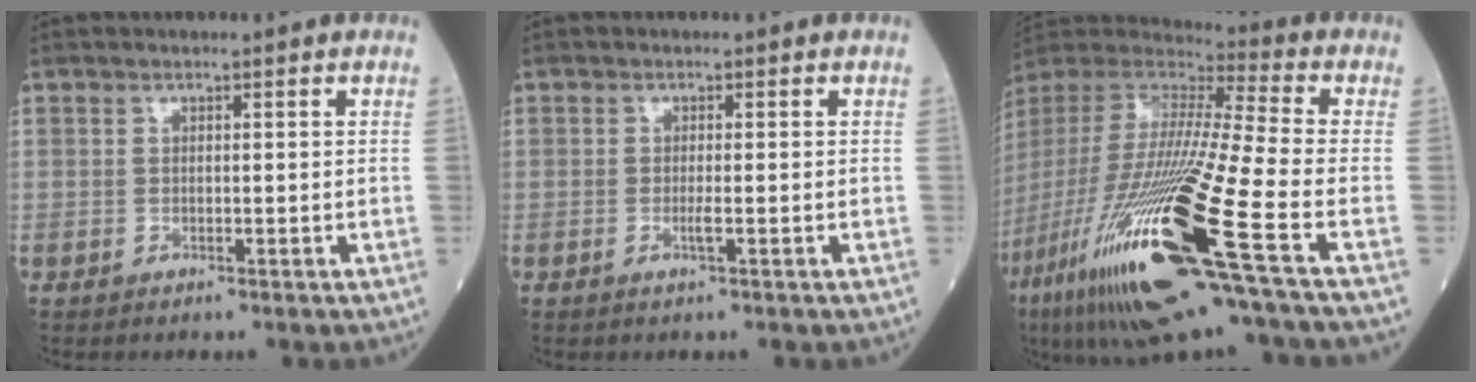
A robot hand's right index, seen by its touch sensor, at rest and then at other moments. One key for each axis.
{"total": 1.1, "fx": -0.4, "fy": -0.2, "fz": 1.0, "tx": -0.023, "ty": -0.002, "tz": -0.007}
{"total": 31.3, "fx": -13.6, "fy": 2.0, "fz": 28.1, "tx": -0.586, "ty": -0.081, "tz": -0.259}